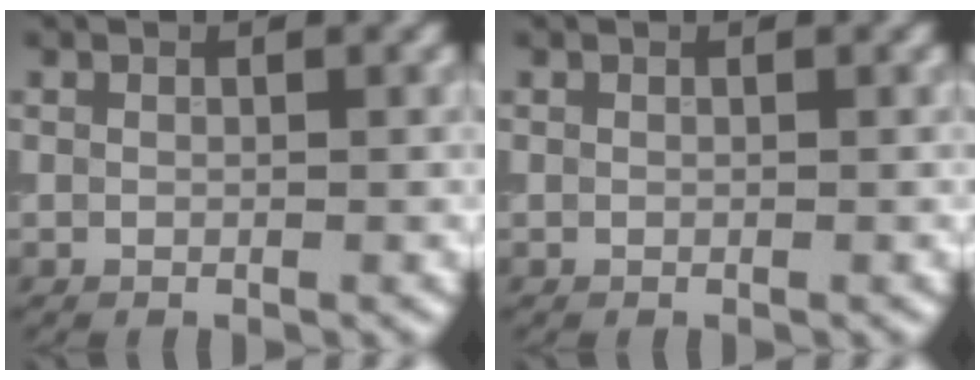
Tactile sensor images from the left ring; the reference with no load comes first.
{"total": 0.0}